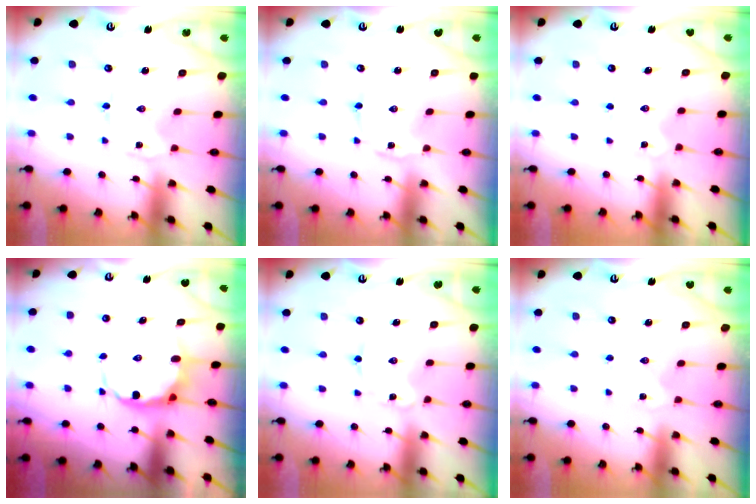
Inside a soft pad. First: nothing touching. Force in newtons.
{"total": 0.6, "press": 0.6, "slide": 0.1}
{"total": 0.8, "press": 0.8, "slide": 0.1}
{"total": 9.1, "press": 8.8, "slide": 2.3}
{"total": 1.6, "press": 1.5, "slide": 0.1}
{"total": 0.0}